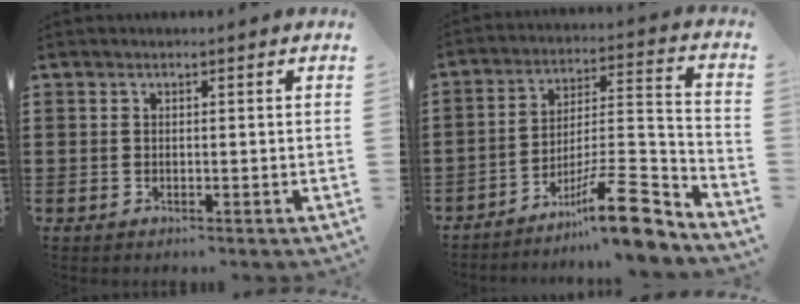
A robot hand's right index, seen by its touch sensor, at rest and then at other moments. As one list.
[{"total": 13.2, "force": [-9.6, 2.5, 8.7], "torque": [-0.116, 0.037, -0.169]}]